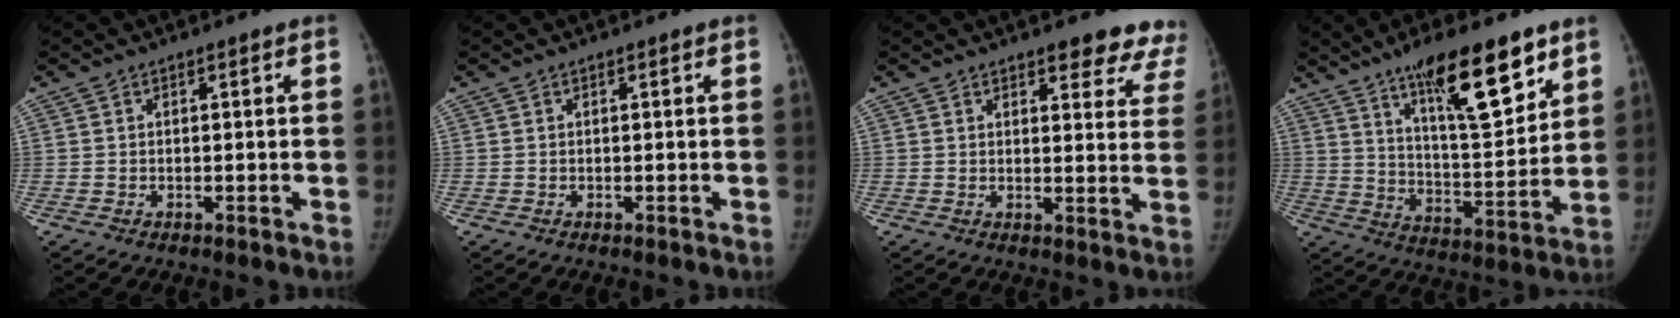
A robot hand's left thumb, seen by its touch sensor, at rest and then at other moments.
{"total": 0.0}
{"total": 9.8, "force": [8.2, 3.8, 3.7], "torque": [0.010, -0.041, 0.070]}
{"total": 18.8, "force": [11.5, 5.2, 14.0], "torque": [-0.190, -0.059, 0.195]}